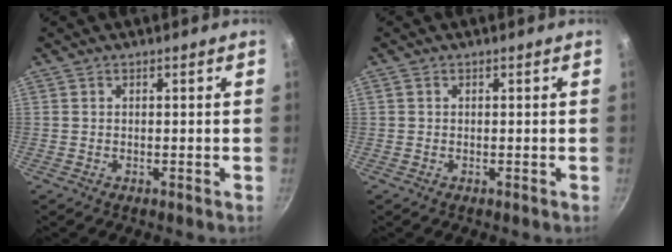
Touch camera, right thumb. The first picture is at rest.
{"total": 0.6, "force": [0.1, 0.5, 0.2], "torque": [-0.001, 0.003, 0.000]}